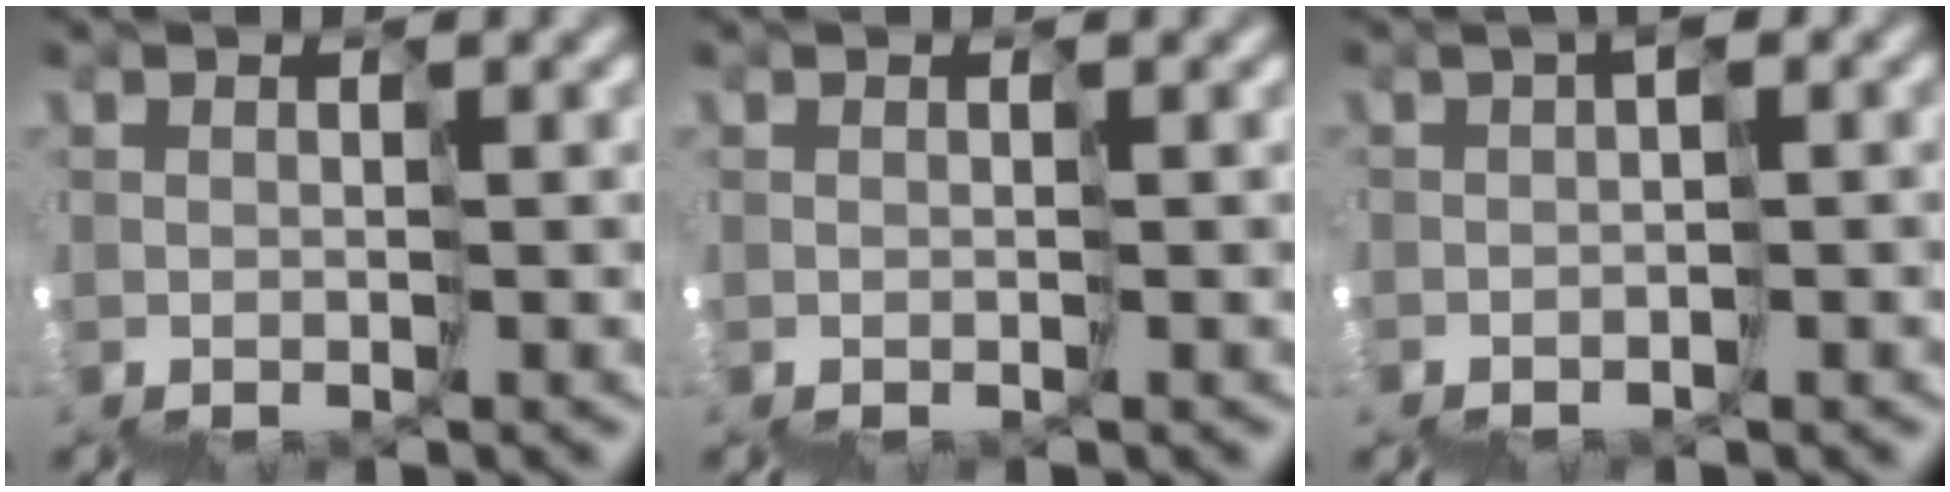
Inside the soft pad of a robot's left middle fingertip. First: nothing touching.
{"total": 0.0}
{"total": 1.8, "force": [-1.5, -0.5, 0.8], "torque": [-0.015, -0.005, -0.031]}